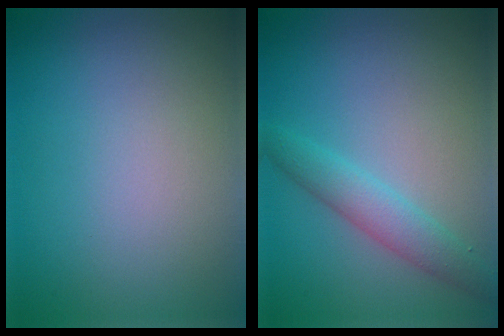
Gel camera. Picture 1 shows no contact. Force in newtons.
{"total": 2.8, "press": 2.8, "slide": 0.1}